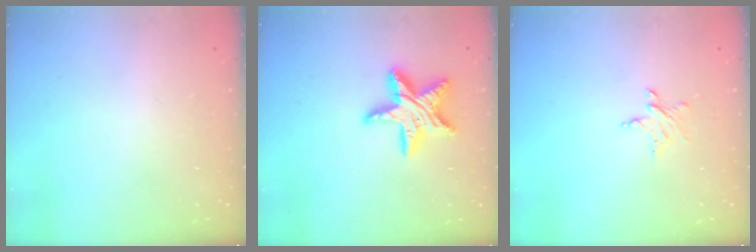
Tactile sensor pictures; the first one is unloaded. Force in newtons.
{"total": 14.8, "press": 14.8, "slide": 1.3}
{"total": 4.0, "press": 4.0, "slide": 0.4}